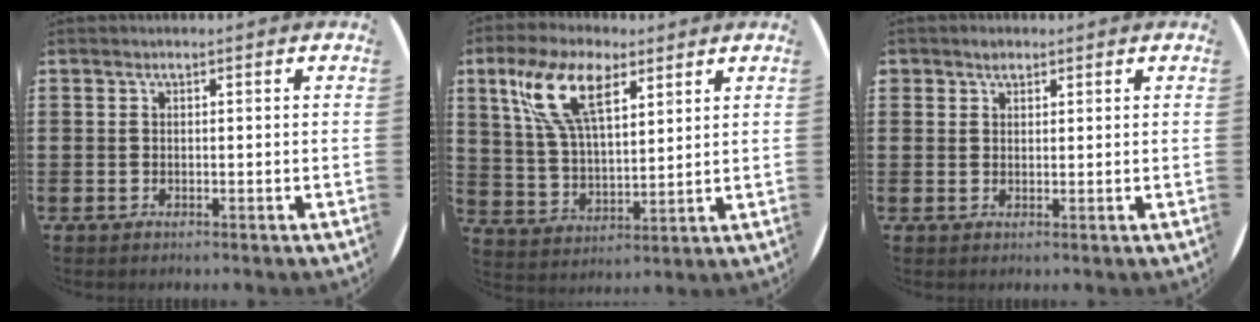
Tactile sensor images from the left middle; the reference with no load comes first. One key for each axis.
{"total": 10.9, "fx": 6.5, "fy": 4.7, "fz": 7.4, "tx": -0.163, "ty": 0.000, "tz": 0.119}
{"total": 1.5, "fx": 1.2, "fy": 0.8, "fz": 0.1, "tx": 0.004, "ty": -0.001, "tz": 0.023}